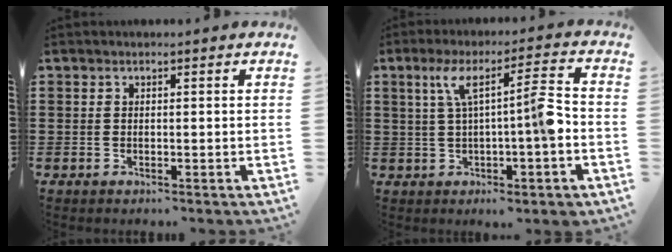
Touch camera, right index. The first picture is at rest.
{"total": 10.0, "force": [0.2, 1.5, 9.9], "torque": [-0.166, 0.011, -0.005]}